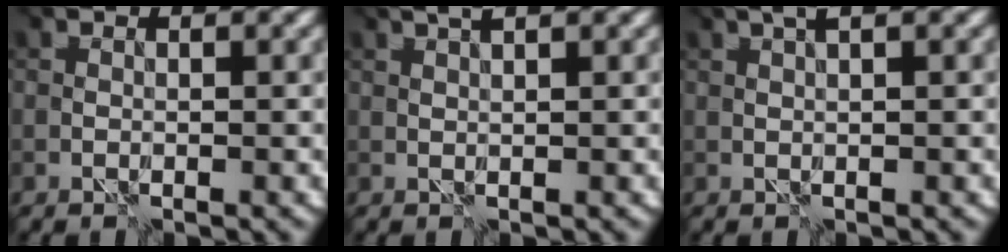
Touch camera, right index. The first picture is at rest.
{"total": 2.2, "force": [1.8, 0.1, 1.3], "torque": [-0.007, 0.022, 0.025]}
{"total": 2.0, "force": [1.3, 0.1, 1.6], "torque": [-0.003, 0.022, 0.016]}